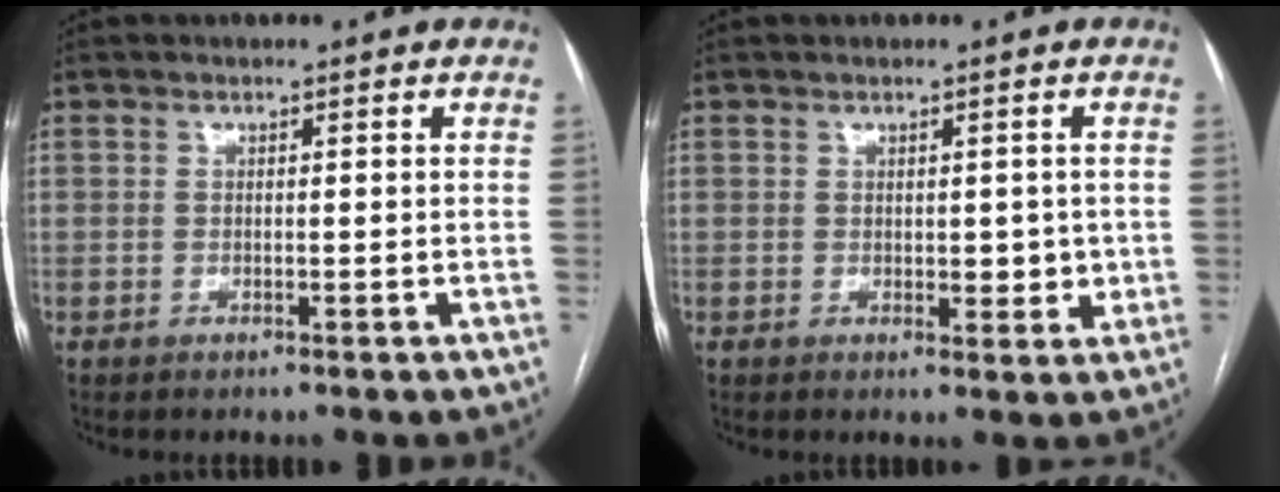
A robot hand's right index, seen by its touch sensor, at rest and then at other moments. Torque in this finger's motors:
{"motor_torque": [-0.34, 0.72, 0.12, 0.04]}